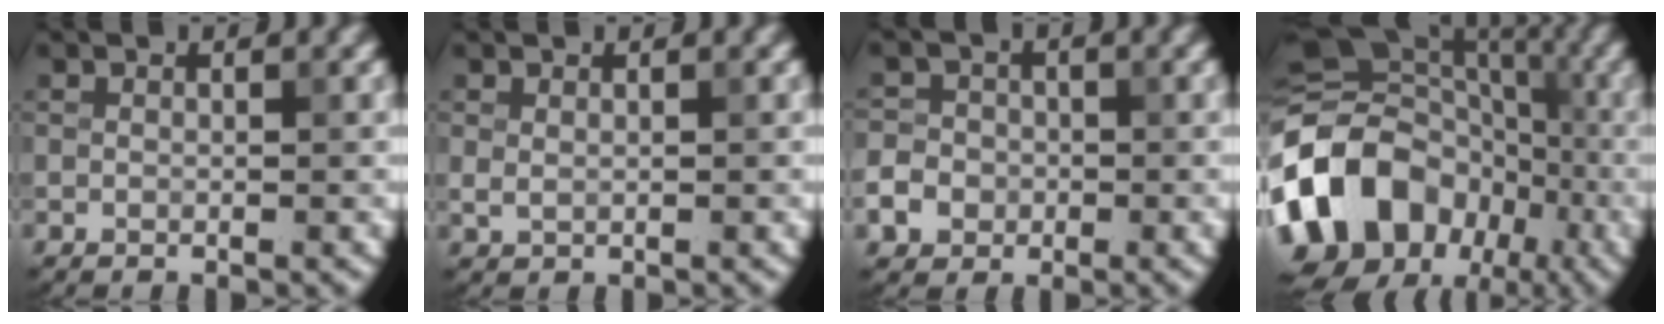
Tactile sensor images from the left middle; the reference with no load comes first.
{"total": 0.7, "force": [0.2, 0.4, 0.5], "torque": [-0.015, 0.000, 0.008]}
{"total": 4.8, "force": [-1.8, 4.2, 1.4], "torque": [-0.014, -0.003, -0.054]}
{"total": 14.4, "force": [-4.7, 10.8, 8.3], "torque": [-0.172, 0.020, -0.102]}